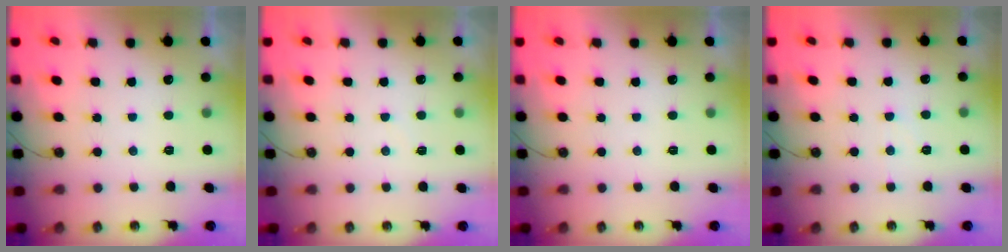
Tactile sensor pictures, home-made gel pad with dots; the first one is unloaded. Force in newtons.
{"total": 3.8, "press": 3.7, "slide": 0.4}
{"total": 0.0}
{"total": 2.4, "press": 2.4, "slide": 0.5}